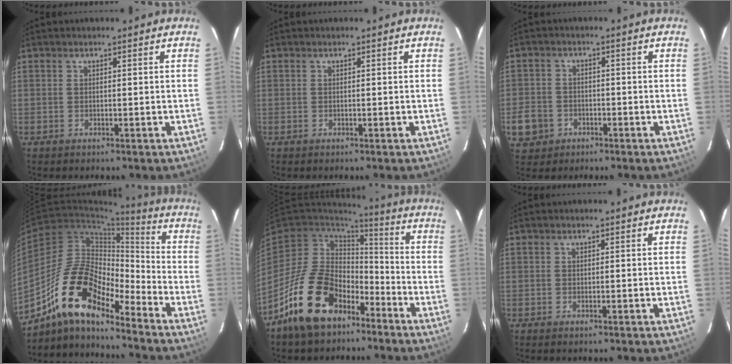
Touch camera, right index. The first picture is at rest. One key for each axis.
{"total": 0.0}
{"total": 7.3, "fx": -2.8, "fy": 6.4, "fz": 2.1, "tx": -0.068, "ty": 0.020, "tz": -0.040}
{"total": 16.8, "fx": -12.3, "fy": 5.3, "fz": 10.2, "tx": -0.181, "ty": 0.003, "tz": -0.240}
{"total": 18.4, "fx": -11.4, "fy": 11.0, "fz": 9.3, "tx": -0.190, "ty": 0.010, "tz": -0.177}
{"total": 0.0}